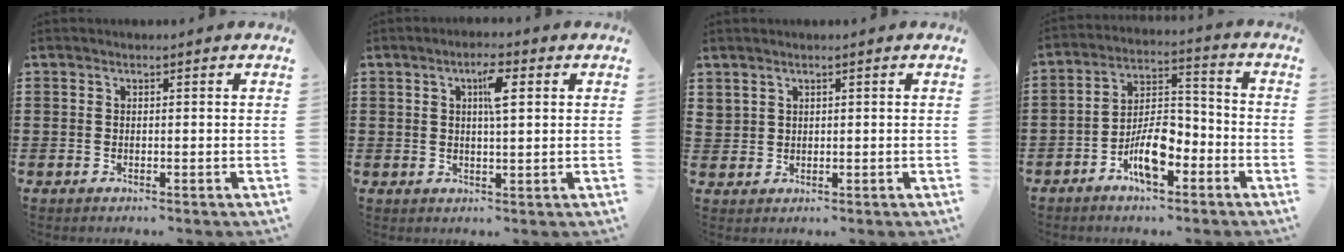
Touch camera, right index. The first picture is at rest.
{"total": 4.2, "force": [1.3, 1.1, 3.8], "torque": [-0.064, 0.003, 0.016]}
{"total": 1.7, "force": [1.4, 0.9, 0.1], "torque": [-0.006, 0.004, 0.027]}
{"total": 8.4, "force": [-4.5, 3.6, 6.1], "torque": [-0.123, 0.009, -0.083]}